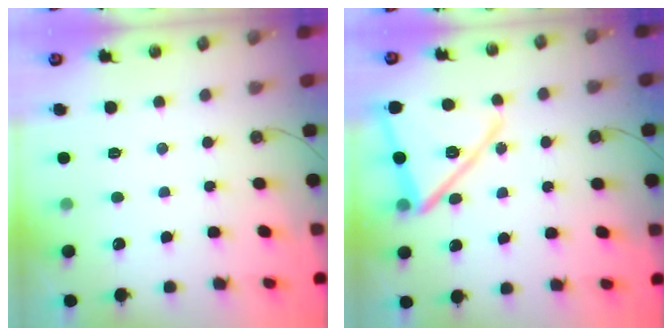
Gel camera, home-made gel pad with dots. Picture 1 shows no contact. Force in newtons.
{"total": 16.0, "press": 15.9, "slide": 1.2}